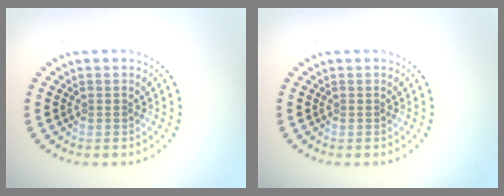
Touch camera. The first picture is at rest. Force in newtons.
{"total": 0.0}